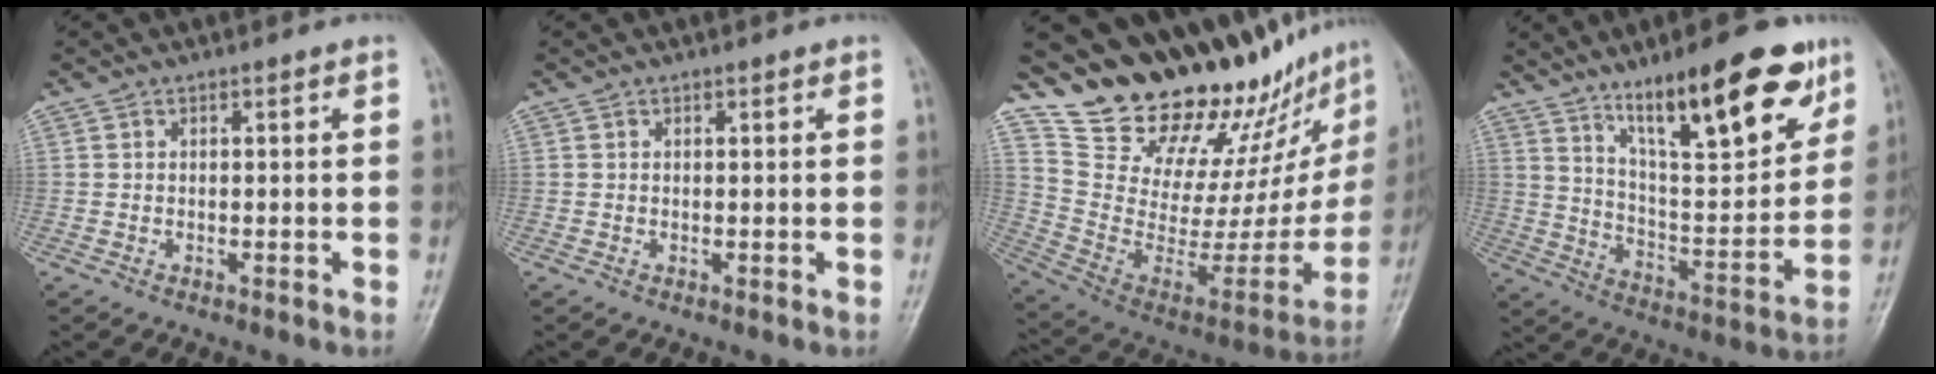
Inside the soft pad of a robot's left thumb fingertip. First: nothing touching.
{"total": 0.5, "force": [0.4, 0.3, 0.2], "torque": [0.001, -0.002, 0.002]}
{"total": 29.2, "force": [24.9, 8.6, 12.7], "torque": [-0.155, -0.162, 0.381]}
{"total": 21.6, "force": [13.4, 6.4, 15.7], "torque": [-0.197, -0.062, 0.220]}